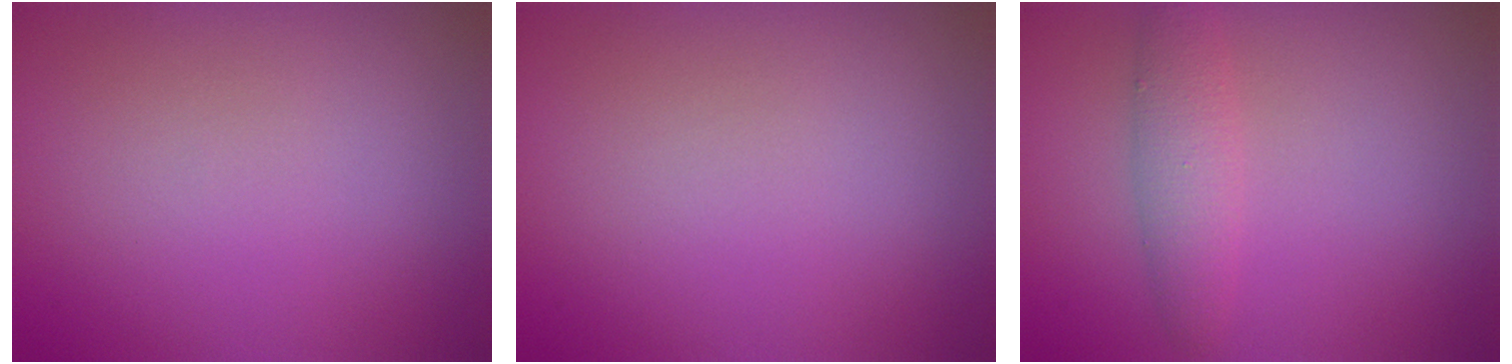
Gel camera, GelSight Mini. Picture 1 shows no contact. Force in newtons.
{"total": 0.0}
{"total": 2.4, "press": 2.4, "slide": 0.2}